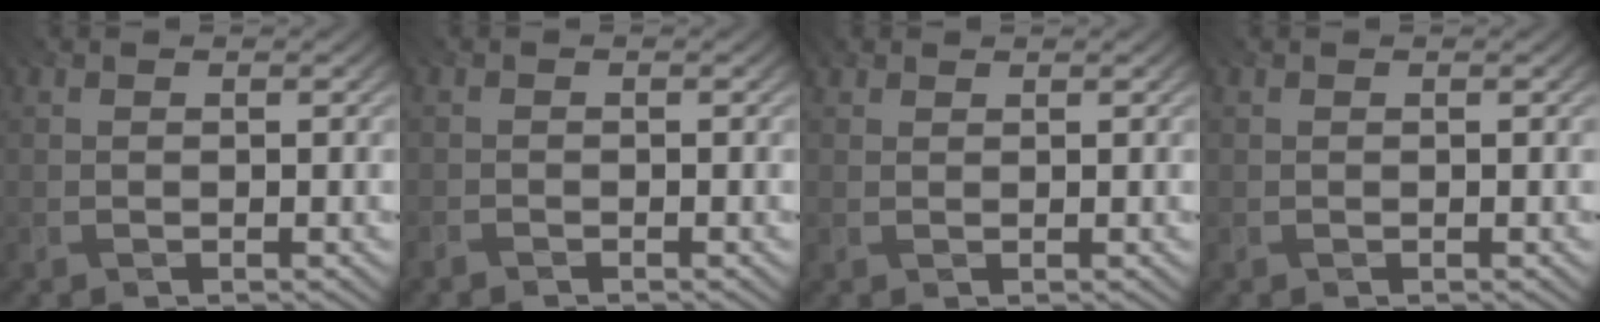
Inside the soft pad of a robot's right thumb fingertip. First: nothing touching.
{"total": 1.3, "force": [-1.2, 0.4, 0.2], "torque": [-0.008, -0.002, -0.029]}
{"total": 1.3, "force": [1.0, 0.7, 0.5], "torque": [-0.014, 0.001, 0.015]}
{"total": 0.0}